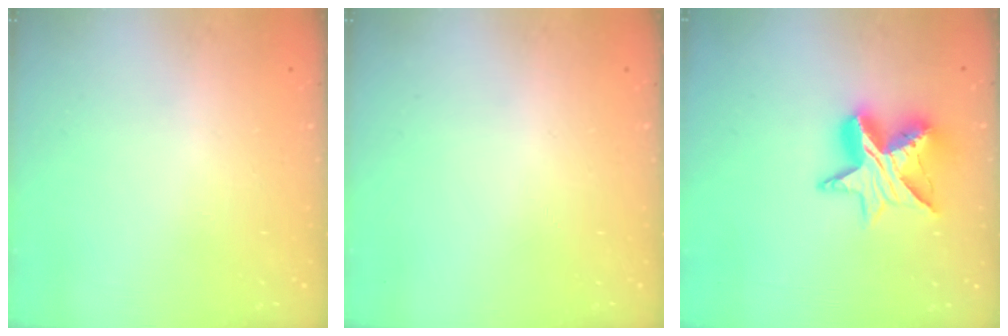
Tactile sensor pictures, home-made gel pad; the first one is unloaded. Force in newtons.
{"total": 0.0}
{"total": 12.7, "press": 12.7, "slide": 1.0}